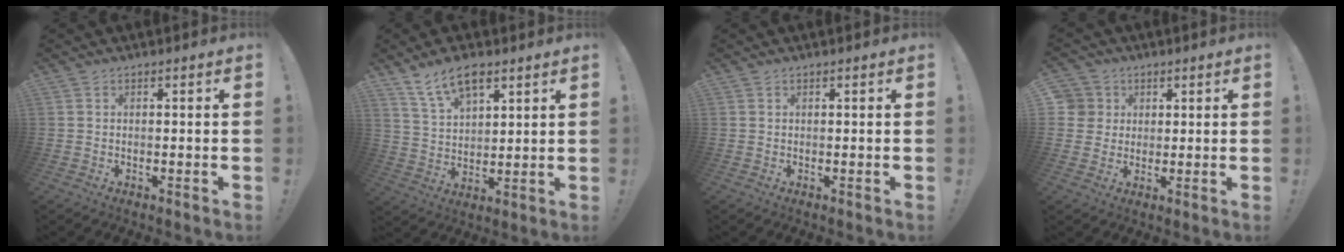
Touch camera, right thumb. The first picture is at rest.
{"total": 10.4, "force": [6.9, 5.2, 5.8], "torque": [-0.104, -0.025, 0.131]}
{"total": 0.0}
{"total": 5.5, "force": [1.6, 5.2, 0.7], "torque": [-0.015, -0.010, 0.029]}